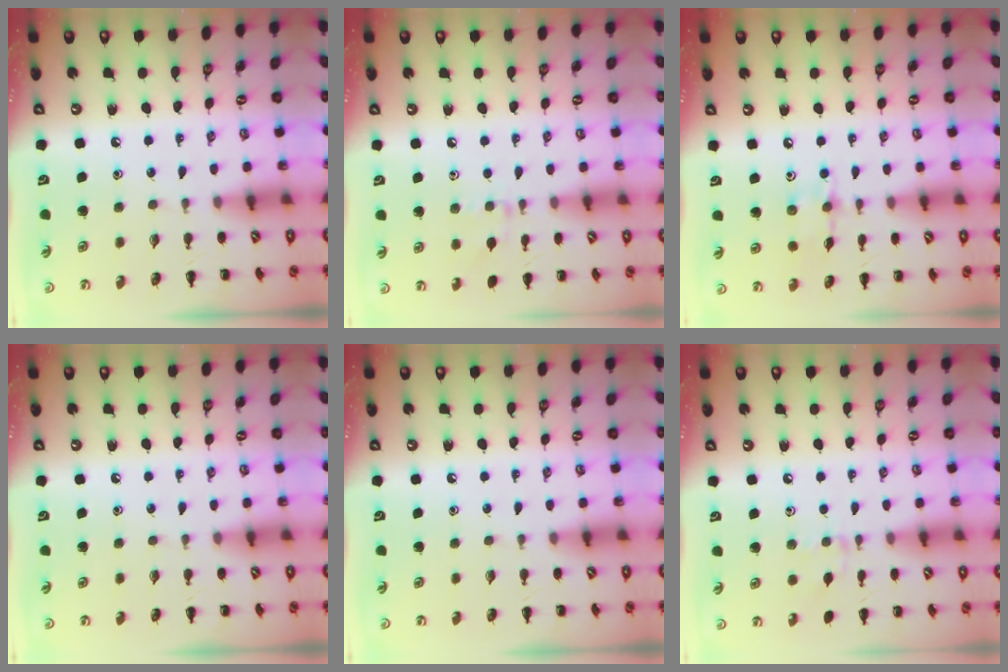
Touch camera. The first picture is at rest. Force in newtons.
{"total": 6.6, "press": 6.2, "slide": 2.0}
{"total": 6.3, "press": 6.3, "slide": 0.7}
{"total": 0.0}
{"total": 0.0}
{"total": 4.4, "press": 4.2, "slide": 1.4}